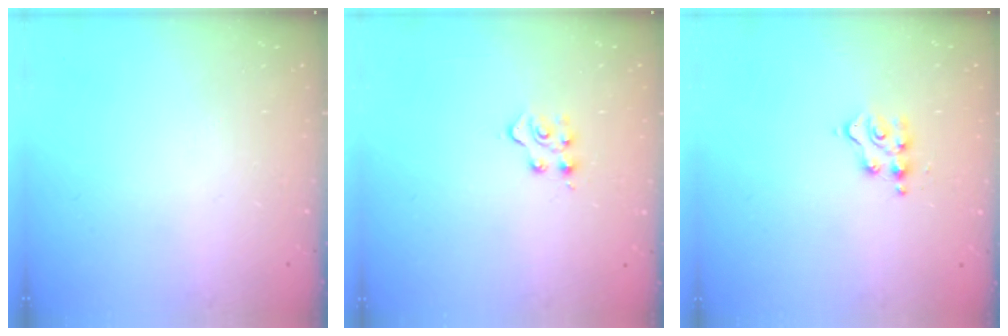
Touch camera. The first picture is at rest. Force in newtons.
{"total": 4.8, "press": 4.8, "slide": 0.3}
{"total": 5.1, "press": 5.0, "slide": 0.5}